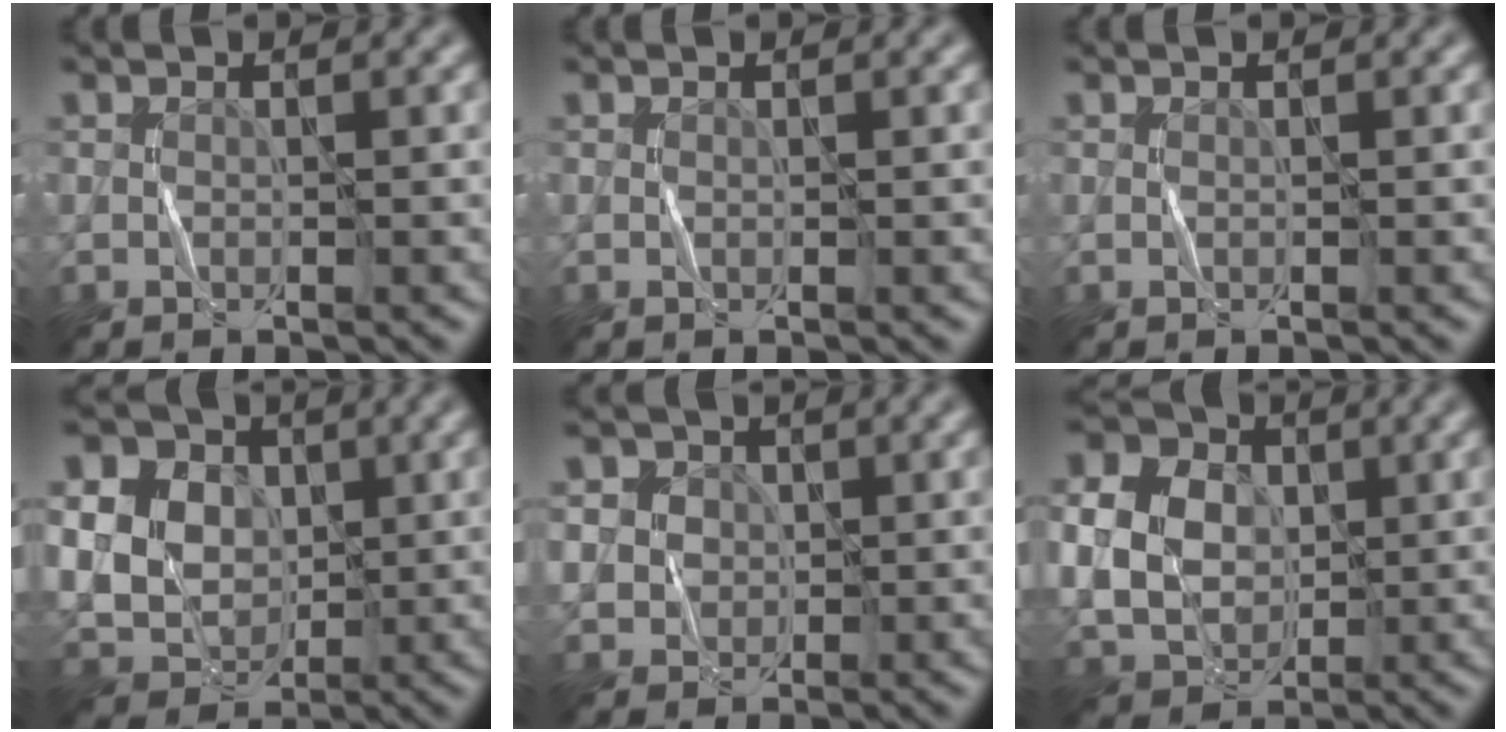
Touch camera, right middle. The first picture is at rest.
{"total": 0.0}
{"total": 0.0}
{"total": 18.0, "force": [3.8, 15.5, 8.3], "torque": [-0.201, 0.034, 0.048]}
{"total": 6.1, "force": [2.0, 5.3, 2.3], "torque": [-0.057, 0.027, 0.021]}
{"total": 8.5, "force": [0.9, 7.1, 4.6], "torque": [-0.106, 0.018, 0.007]}